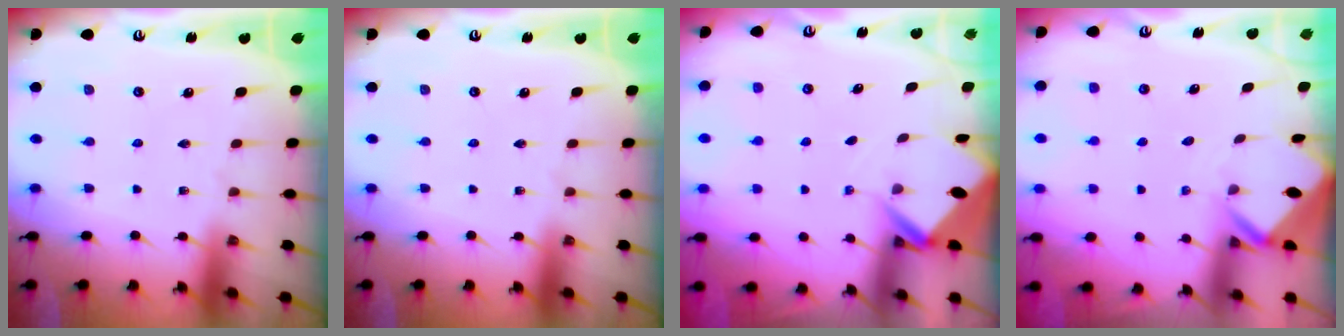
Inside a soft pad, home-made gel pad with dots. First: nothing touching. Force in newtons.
{"total": 0.0}
{"total": 2.8, "press": 2.8, "slide": 0.1}
{"total": 2.8, "press": 2.8, "slide": 0.2}